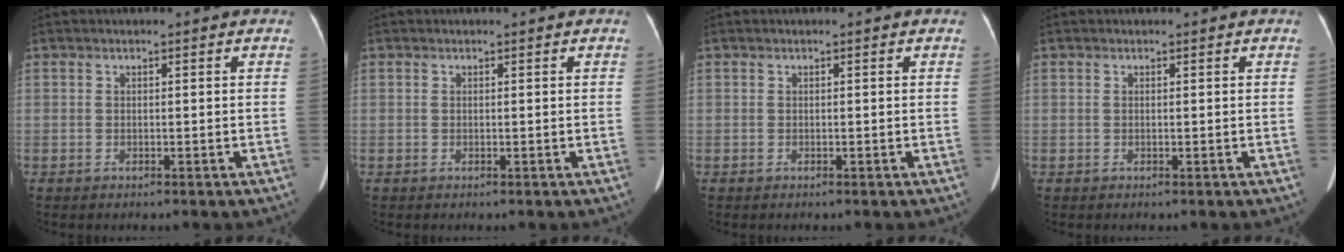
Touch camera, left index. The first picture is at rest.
{"total": 0.0}
{"total": 0.0}
{"total": 0.0}